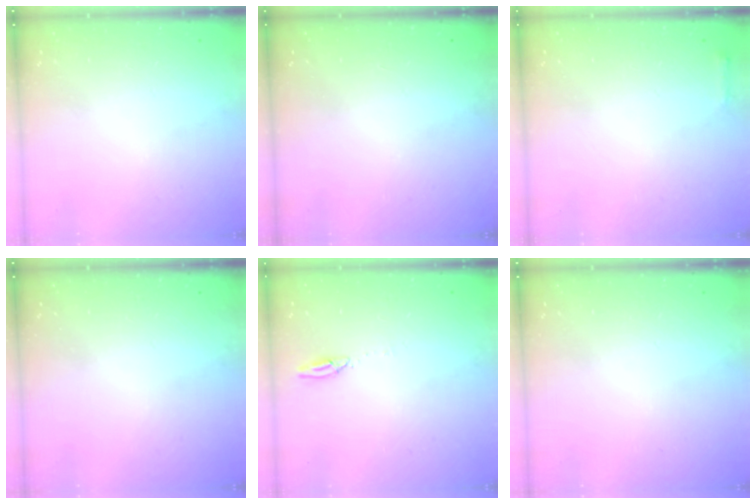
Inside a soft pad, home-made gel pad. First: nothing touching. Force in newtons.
{"total": 0.0}
{"total": 2.3, "press": 2.3, "slide": 0.5}
{"total": 0.0}
{"total": 2.7, "press": 2.7, "slide": 0.2}
{"total": 0.0}